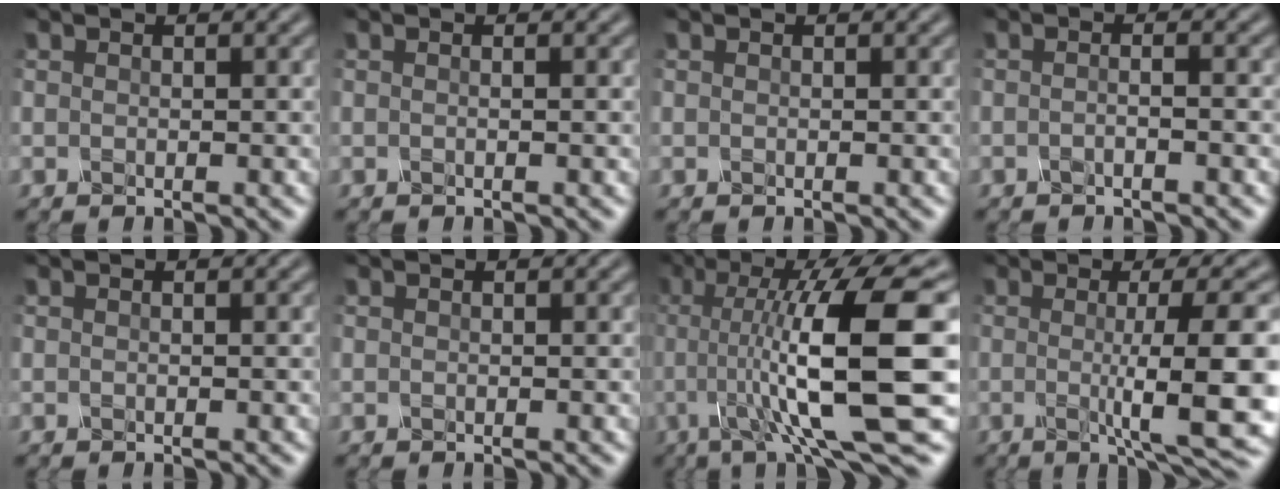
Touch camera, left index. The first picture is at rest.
{"total": 0.9, "force": [-0.1, 0.4, 0.7], "torque": [-0.006, -0.003, -0.014]}
{"total": 0.0}
{"total": 1.9, "force": [-0.2, 0.9, 1.7], "torque": [-0.006, -0.005, -0.026]}
{"total": 0.0}
{"total": 0.0}
{"total": 13.0, "force": [-0.5, 2.3, 12.8], "torque": [-0.195, 0.008, -0.004]}
{"total": 9.8, "force": [-0.9, 1.7, 9.6], "torque": [-0.127, -0.006, -0.009]}